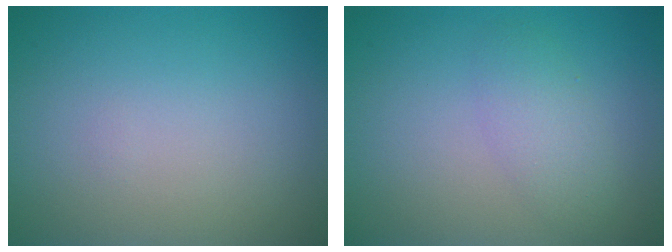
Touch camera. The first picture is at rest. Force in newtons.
{"total": 2.4, "press": 2.4, "slide": 0.1}